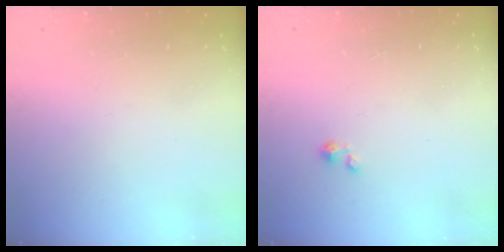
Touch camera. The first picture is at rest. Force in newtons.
{"total": 0.0}